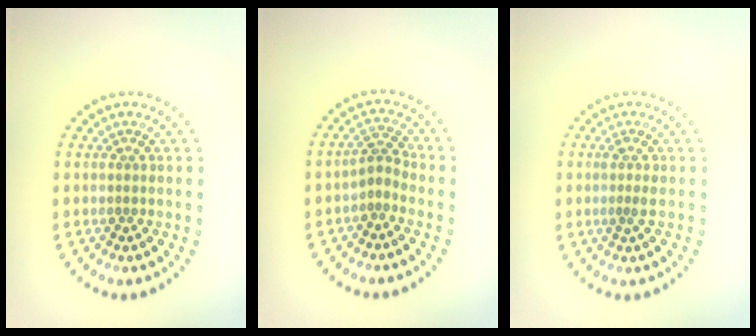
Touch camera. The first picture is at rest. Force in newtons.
{"total": 1.9, "press": 1.2, "slide": 1.4}
{"total": 1.3, "press": 0.9, "slide": 0.9}